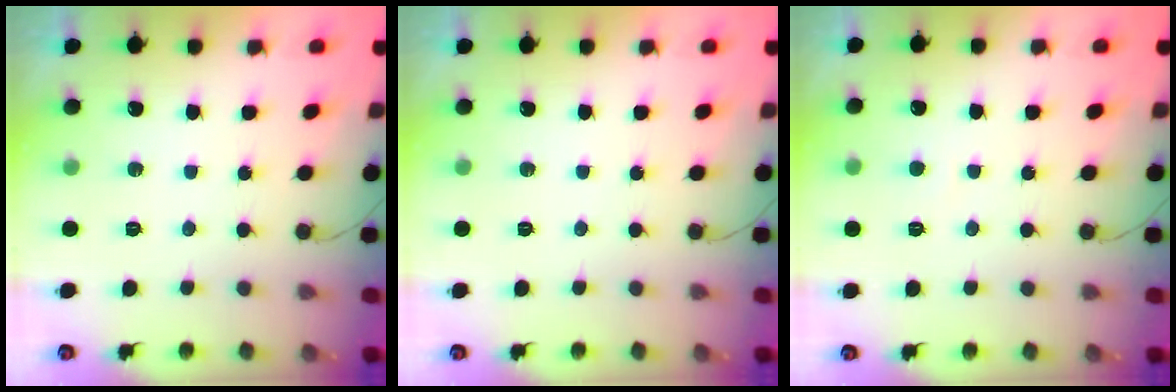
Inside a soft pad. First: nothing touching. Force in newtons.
{"total": 0.0}
{"total": 2.6, "press": 2.6, "slide": 0.3}